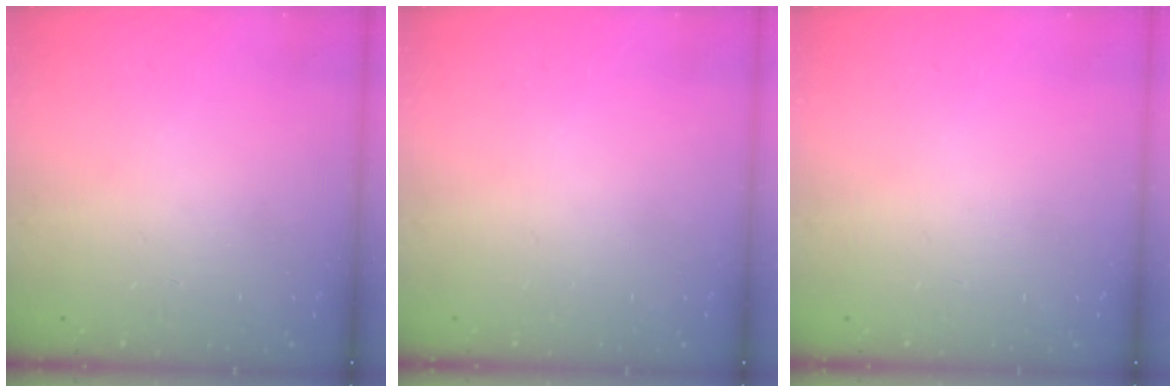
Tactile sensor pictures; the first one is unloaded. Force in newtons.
{"total": 0.0}
{"total": 0.0}